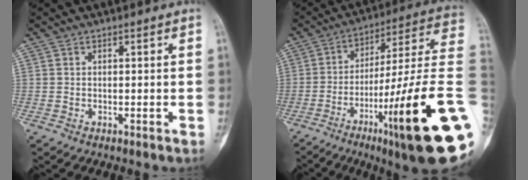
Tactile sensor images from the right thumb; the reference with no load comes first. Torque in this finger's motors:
{"motor_torque": [3.55, 1.45, 1.40, -1.37, 0.50]}